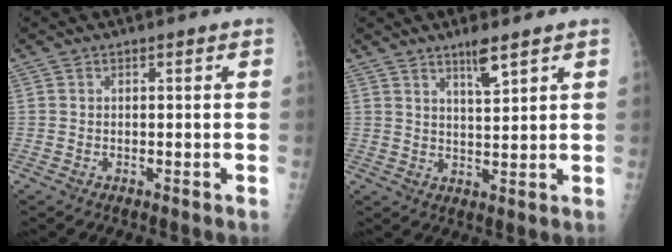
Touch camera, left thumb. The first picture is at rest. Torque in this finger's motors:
{"motor_torque": [-0.08, 0.27, -0.15, 0.14, 0.09]}